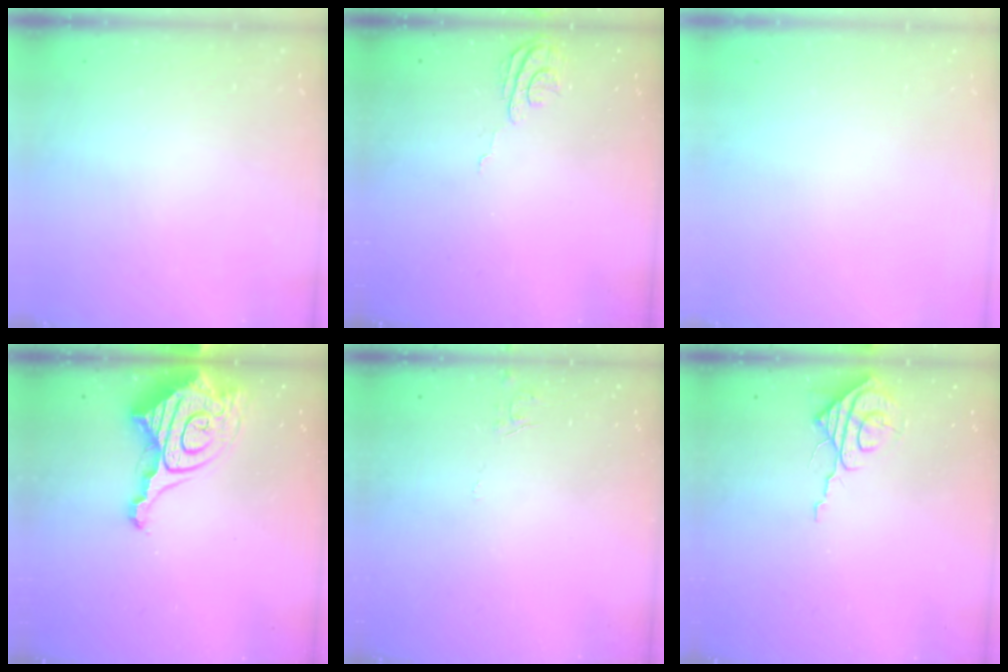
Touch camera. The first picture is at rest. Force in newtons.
{"total": 5.7, "press": 5.7, "slide": 0.6}
{"total": 0.0}
{"total": 16.1, "press": 16.0, "slide": 1.9}
{"total": 5.2, "press": 5.2, "slide": 0.5}
{"total": 8.0, "press": 8.0, "slide": 0.3}